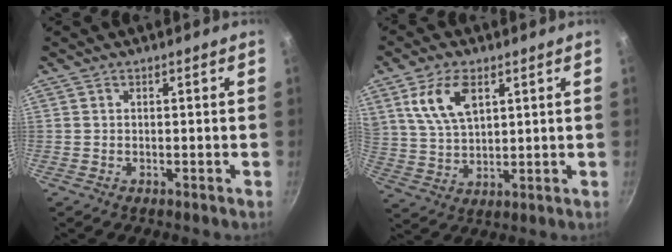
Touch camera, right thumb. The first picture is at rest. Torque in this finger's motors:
{"motor_torque": [0.63, 4.38, 1.72, 0.40, 0.65]}